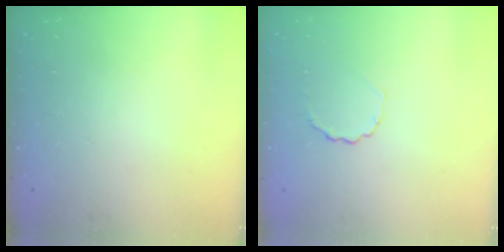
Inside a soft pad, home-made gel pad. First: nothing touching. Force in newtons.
{"total": 2.7, "press": 2.5, "slide": 1.0}